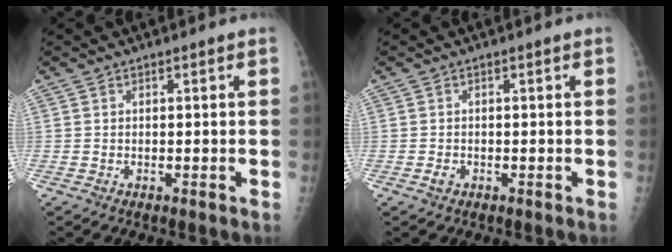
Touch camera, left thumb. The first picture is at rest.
{"total": 1.0, "force": [-0.5, 0.7, 0.6], "torque": [-0.012, 0.001, -0.008]}